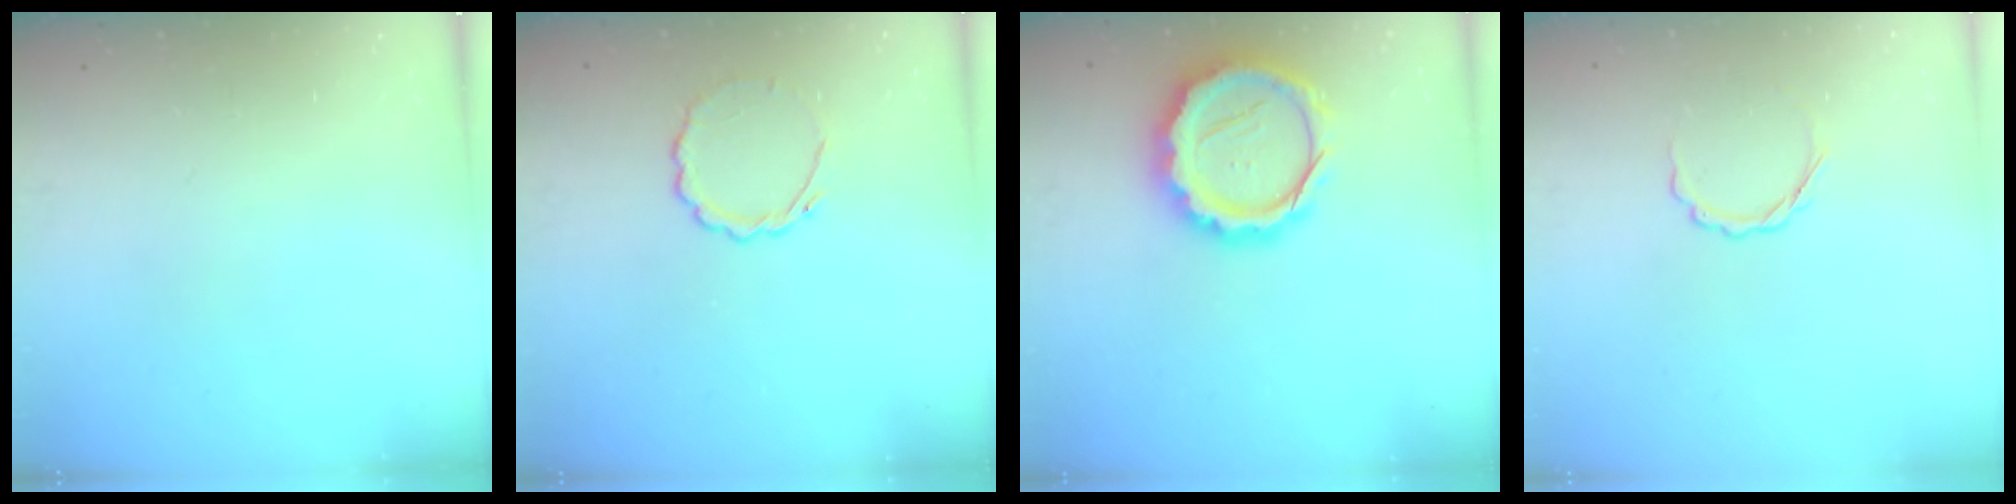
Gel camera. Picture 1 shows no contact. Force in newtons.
{"total": 5.6, "press": 5.4, "slide": 1.7}
{"total": 18.0, "press": 17.7, "slide": 3.4}
{"total": 4.2, "press": 4.0, "slide": 1.0}